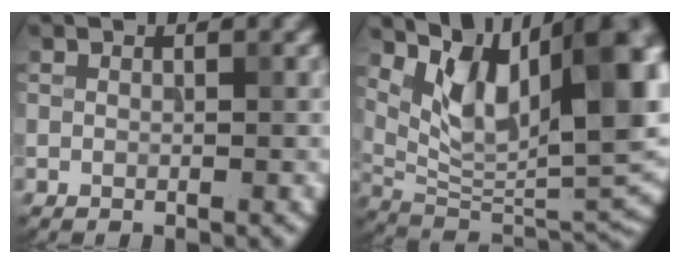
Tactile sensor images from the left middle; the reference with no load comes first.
{"total": 14.1, "force": [5.7, 6.1, 11.4], "torque": [-0.164, 0.000, 0.104]}